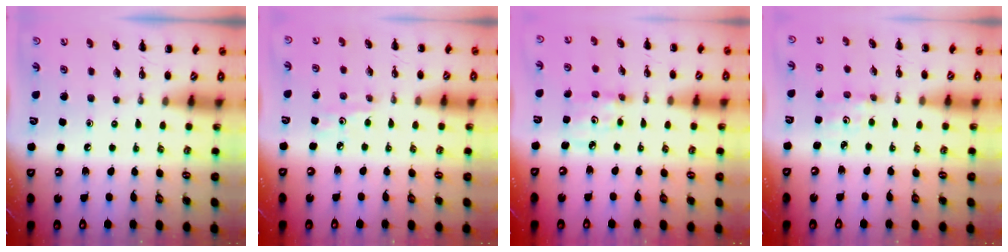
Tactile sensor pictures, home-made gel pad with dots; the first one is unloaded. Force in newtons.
{"total": 4.0, "press": 3.7, "slide": 1.4}
{"total": 2.8, "press": 2.8, "slide": 0.4}
{"total": 1.2, "press": 1.1, "slide": 0.4}